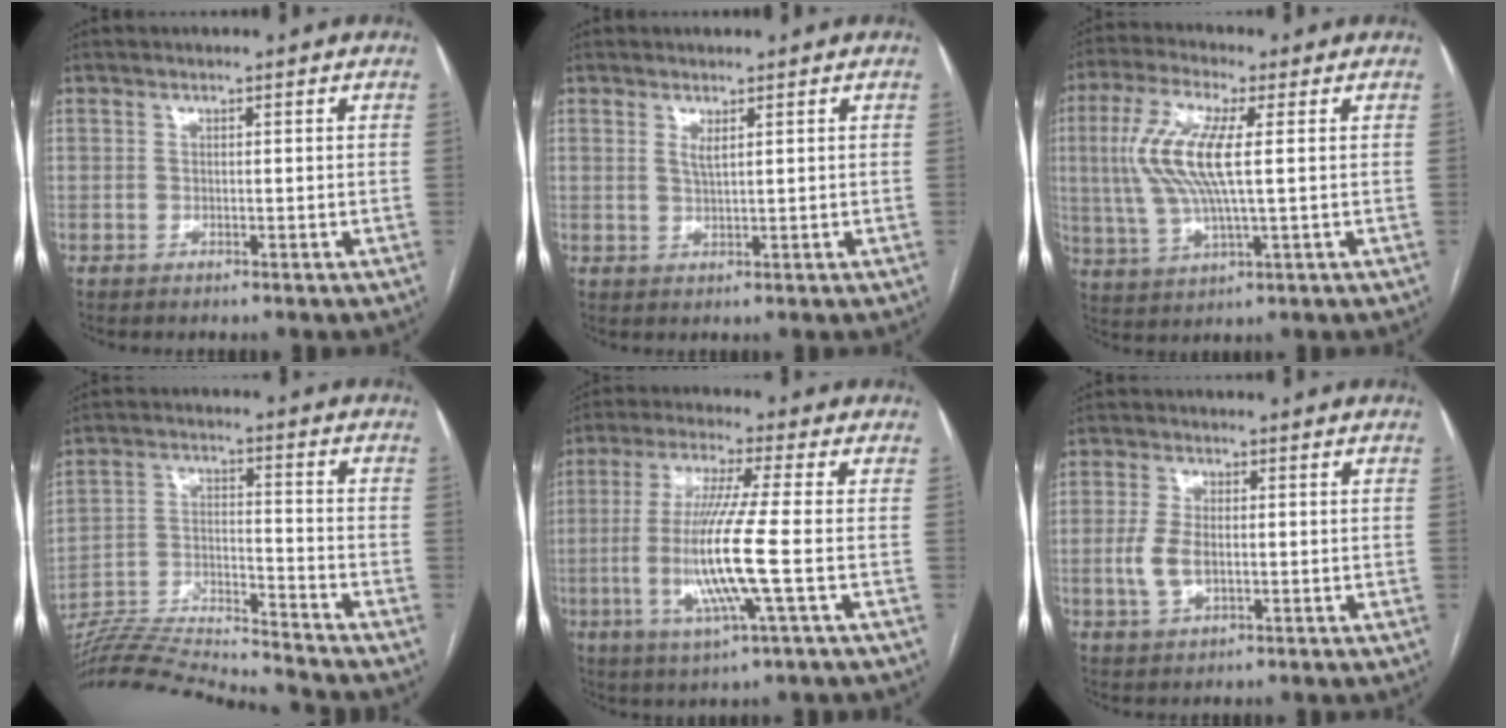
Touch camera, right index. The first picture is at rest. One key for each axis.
{"total": 1.5, "fx": 0.8, "fy": 0.0, "fz": 1.3, "tx": -0.031, "ty": -0.007, "tz": 0.016}
{"total": 11.3, "fx": 1.5, "fy": 2.3, "fz": 11.0, "tx": -0.248, "ty": 0.010, "tz": 0.029}
{"total": 17.2, "fx": -16.6, "fy": -1.3, "fz": 4.1, "tx": -0.076, "ty": 0.004, "tz": -0.281}
{"total": 12.6, "fx": -2.3, "fy": -0.6, "fz": 12.4, "tx": -0.255, "ty": -0.016, "tz": -0.052}
{"total": 4.9, "fx": -0.6, "fy": 2.4, "fz": 4.2, "tx": -0.100, "ty": -0.001, "tz": -0.010}